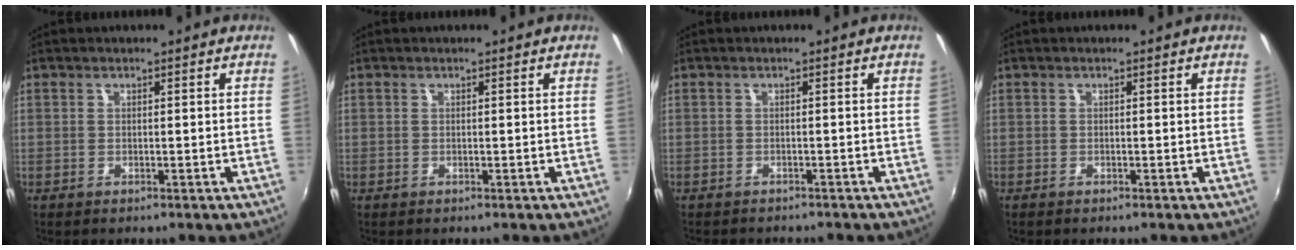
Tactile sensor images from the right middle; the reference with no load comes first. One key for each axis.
{"total": 0.0}
{"total": 2.9, "fx": -2.7, "fy": 0.6, "fz": 0.8, "tx": -0.022, "ty": -0.011, "tz": -0.038}
{"total": 0.6, "fx": -0.5, "fy": 0.2, "fz": 0.2, "tx": -0.004, "ty": -0.004, "tz": -0.011}